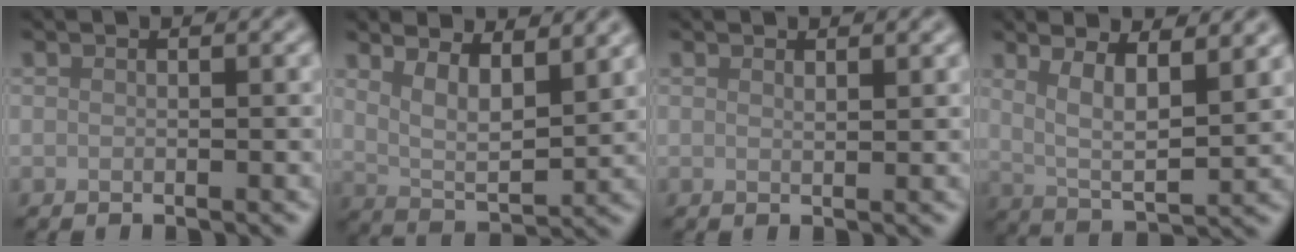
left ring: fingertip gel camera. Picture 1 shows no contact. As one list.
[{"total": 5.6, "force": [3.1, 2.2, 4.1], "torque": [-0.076, -0.008, 0.060]}, {"total": 0.7, "force": [0.6, 0.1, 0.3], "torque": [-0.002, -0.002, 0.011]}, {"total": 6.4, "force": [2.8, 2.1, 5.4], "torque": [-0.091, -0.002, 0.050]}]